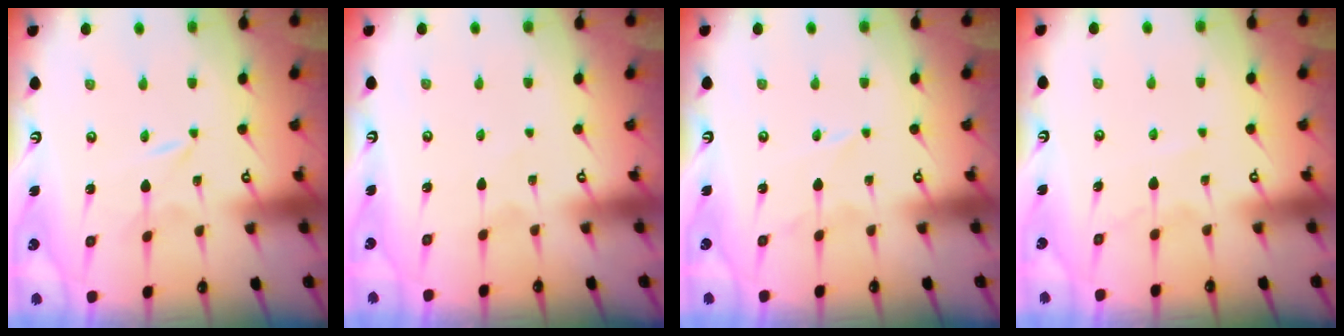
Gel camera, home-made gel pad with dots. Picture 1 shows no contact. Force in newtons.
{"total": 1.6, "press": 1.6, "slide": 0.2}
{"total": 4.4, "press": 4.4, "slide": 0.5}
{"total": 5.5, "press": 5.5, "slide": 0.5}